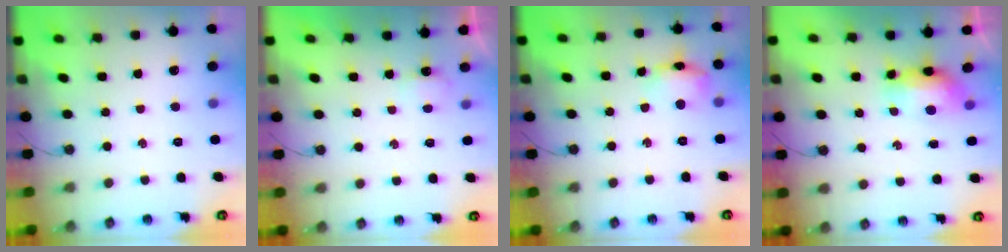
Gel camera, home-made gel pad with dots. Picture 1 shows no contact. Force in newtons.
{"total": 3.0, "press": 2.9, "slide": 0.5}
{"total": 11.1, "press": 11.1, "slide": 0.8}
{"total": 7.5, "press": 7.4, "slide": 1.1}